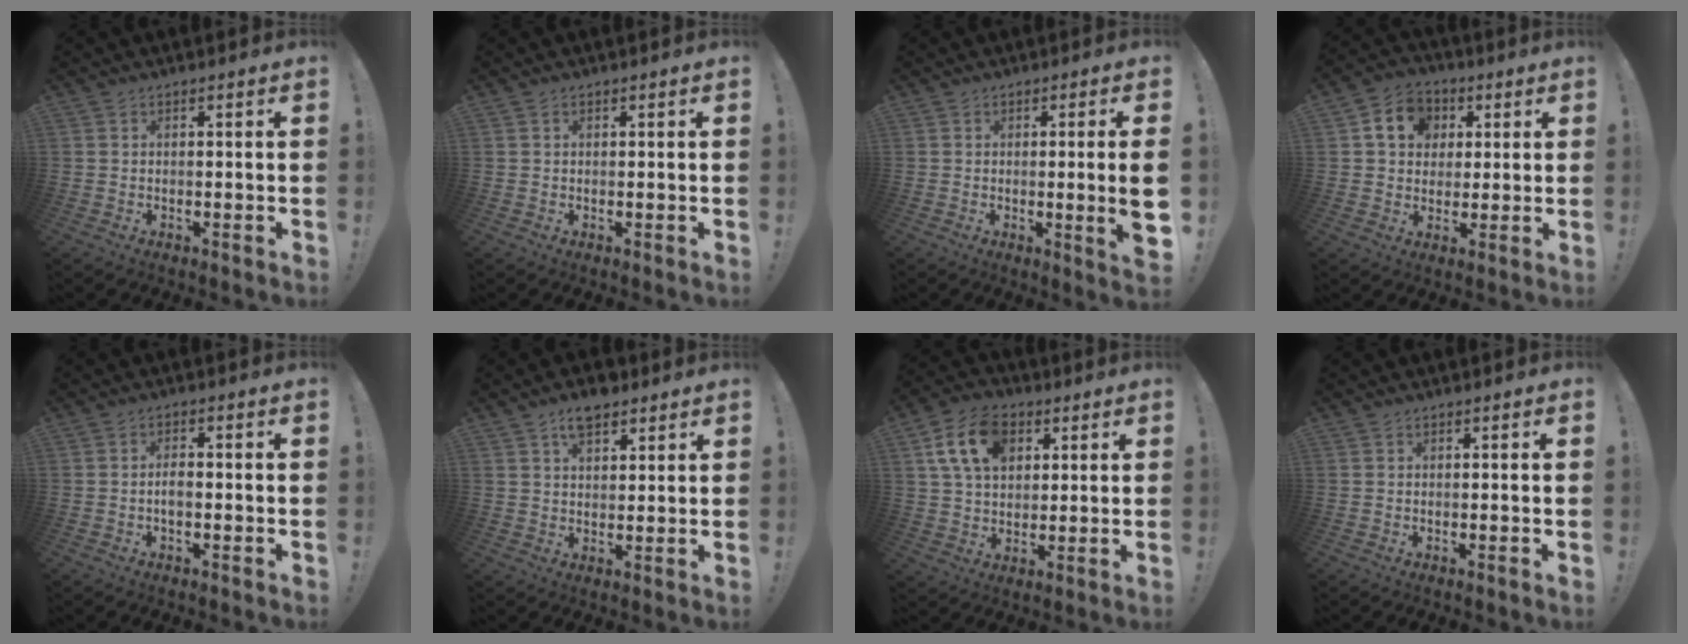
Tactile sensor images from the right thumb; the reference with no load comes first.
{"total": 0.0}
{"total": 6.8, "force": [-0.5, -0.3, 6.8], "torque": [-0.094, -0.011, -0.010]}
{"total": 10.5, "force": [2.9, 9.0, 4.5], "torque": [-0.066, 0.004, 0.060]}
{"total": 2.8, "force": [-0.9, 1.4, 2.3], "torque": [-0.049, 0.001, -0.019]}
{"total": 6.9, "force": [4.5, 3.7, 3.7], "torque": [-0.051, -0.015, 0.081]}
{"total": 14.5, "force": [5.6, 10.0, 8.8], "torque": [-0.148, -0.006, 0.109]}
{"total": 0.9, "force": [-0.2, -0.4, 0.8], "torque": [-0.014, -0.002, -0.004]}